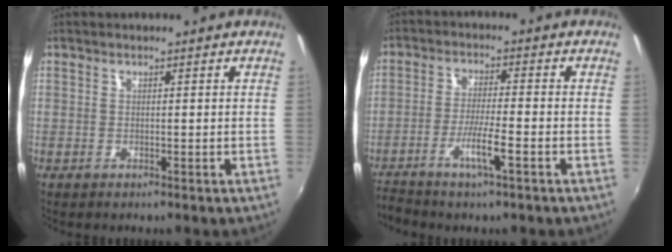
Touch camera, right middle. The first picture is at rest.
{"total": 6.3, "force": [-3.8, 0.2, 5.0], "torque": [-0.110, -0.002, -0.073]}